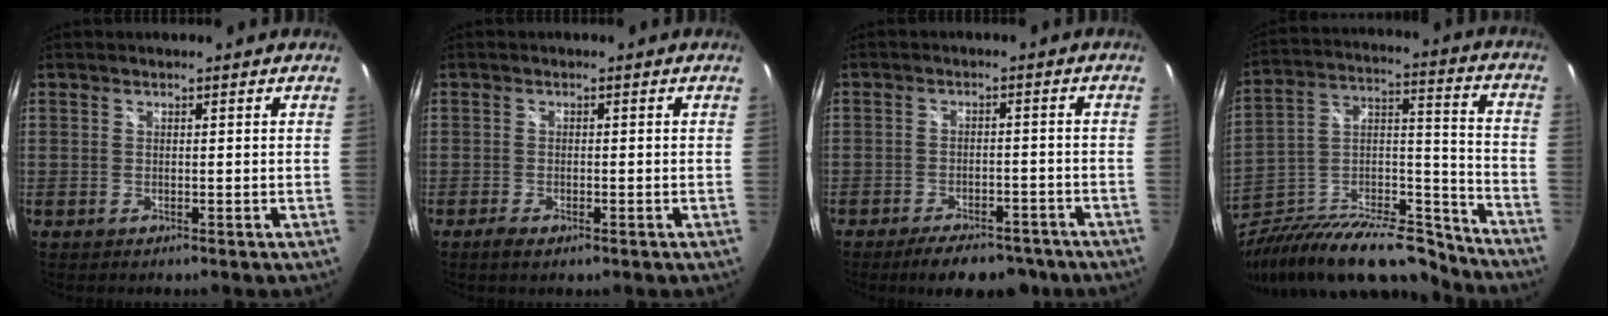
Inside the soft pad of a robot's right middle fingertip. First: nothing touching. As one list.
[{"total": 2.4, "force": [-1.6, 0.8, 1.6], "torque": [-0.038, -0.006, -0.029]}, {"total": 10.4, "force": [-8.1, 4.1, 5.0], "torque": [-0.099, -0.002, -0.110]}, {"total": 23.1, "force": [-17.9, 8.3, 12.0], "torque": [-0.211, 0.013, -0.283]}]